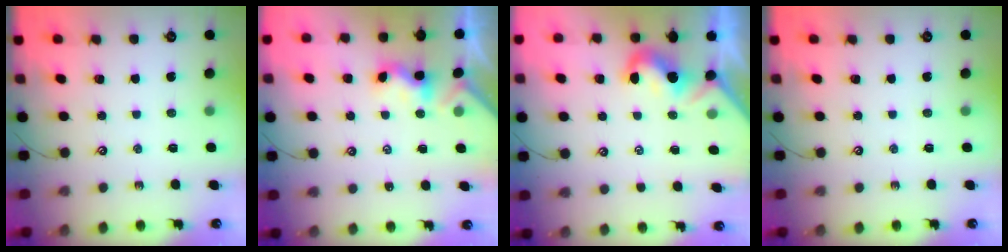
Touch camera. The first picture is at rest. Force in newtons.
{"total": 2.4, "press": 2.3, "slide": 0.3}
{"total": 1.9, "press": 1.8, "slide": 0.6}
{"total": 0.0}